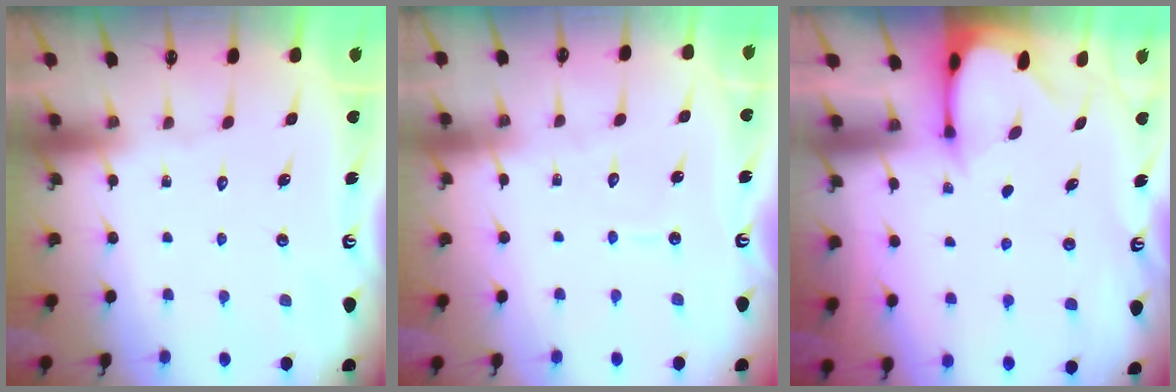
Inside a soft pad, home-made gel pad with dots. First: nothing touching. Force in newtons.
{"total": 2.6, "press": 2.6, "slide": 0.3}
{"total": 2.4, "press": 2.4, "slide": 0.3}